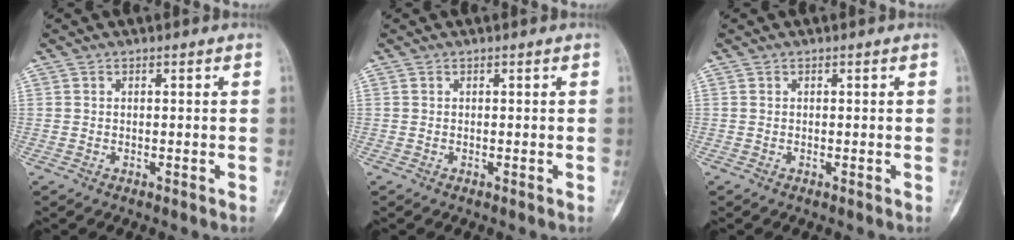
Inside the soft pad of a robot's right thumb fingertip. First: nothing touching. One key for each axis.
{"total": 0.0}
{"total": 0.0}